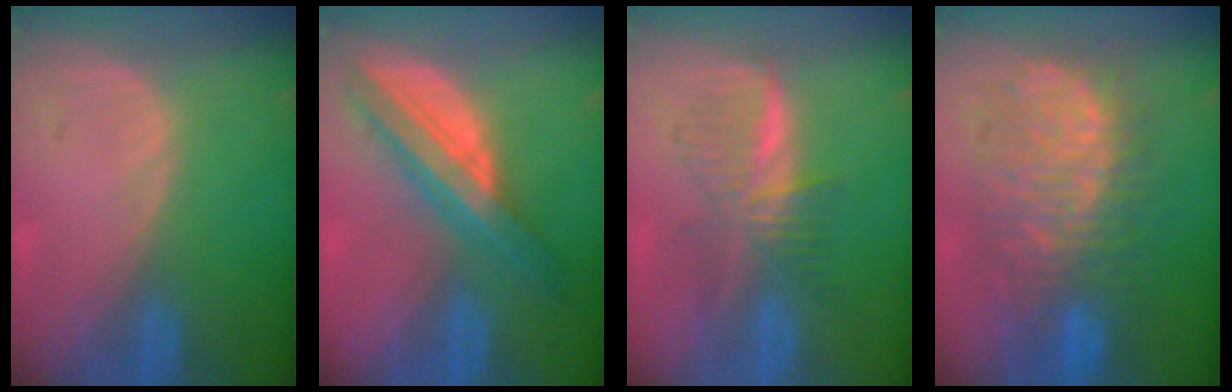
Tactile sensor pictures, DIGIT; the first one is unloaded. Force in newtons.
{"total": 8.4, "press": 8.4, "slide": 0.5}
{"total": 6.0, "press": 6.0, "slide": 0.1}
{"total": 12.2, "press": 12.1, "slide": 1.3}